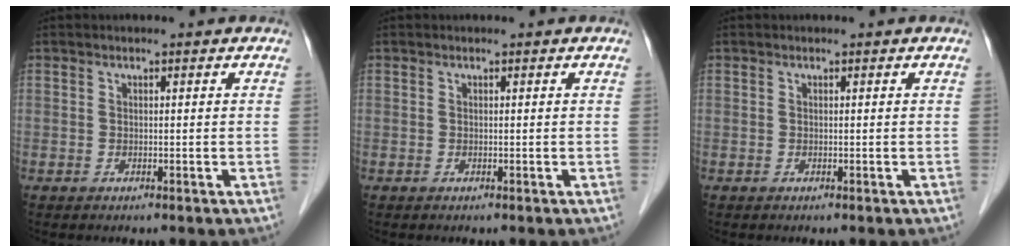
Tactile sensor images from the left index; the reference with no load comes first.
{"total": 0.0}
{"total": 0.0}